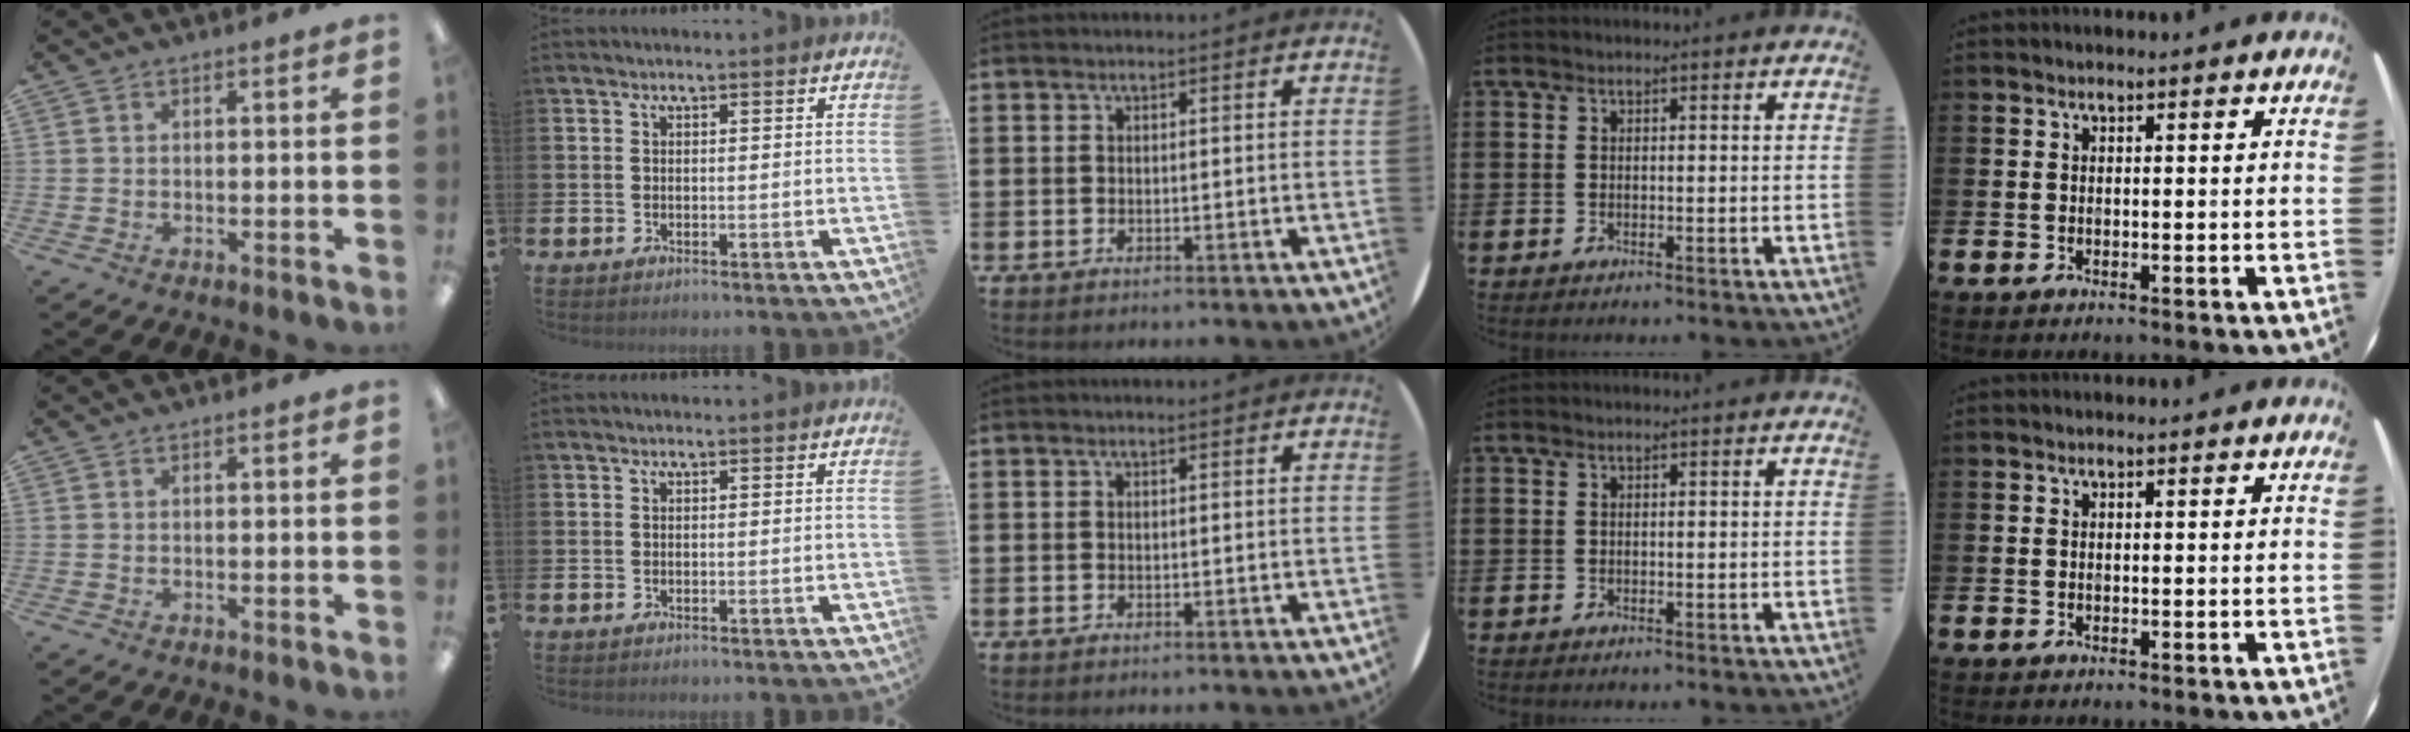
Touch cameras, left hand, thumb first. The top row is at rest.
{}